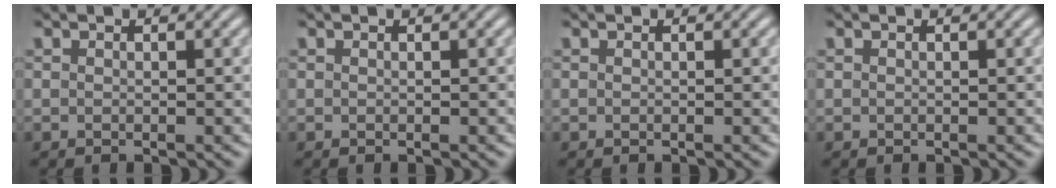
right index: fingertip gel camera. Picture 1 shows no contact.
{"total": 0.0}
{"total": 0.0}
{"total": 0.0}